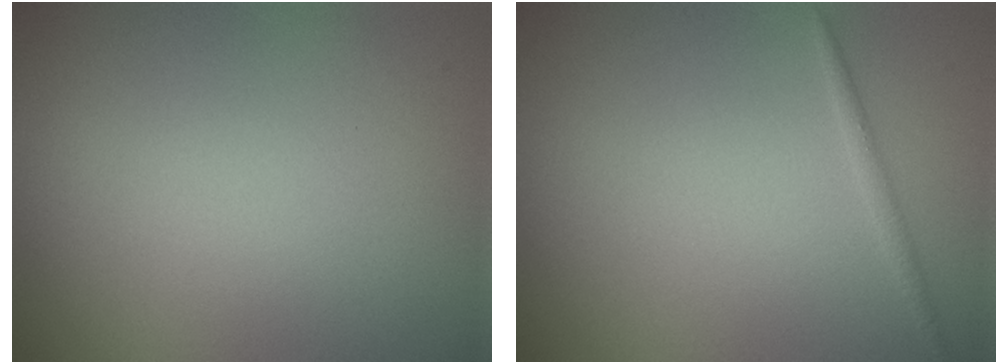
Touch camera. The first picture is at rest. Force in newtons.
{"total": 0.7, "press": 0.7, "slide": 0.0}